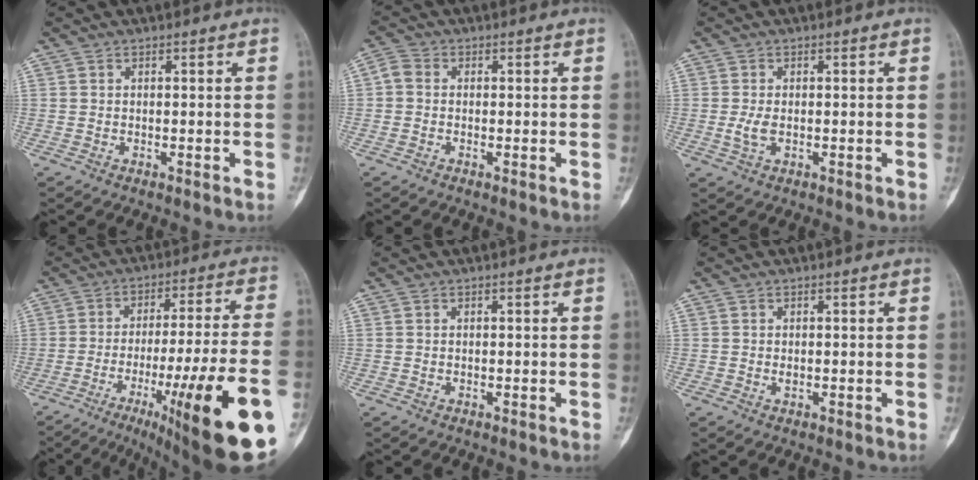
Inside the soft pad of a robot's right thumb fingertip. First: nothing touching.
{"total": 2.6, "force": [0.0, 2.1, 1.4], "torque": [-0.025, 0.008, -0.008]}
{"total": 2.6, "force": [-0.3, 1.3, 2.1], "torque": [-0.052, -0.003, -0.006]}
{"total": 25.7, "force": [-10.8, 3.2, 23.1], "torque": [-0.275, 0.030, -0.153]}
{"total": 0.0}
{"total": 0.6, "force": [0.0, 0.5, 0.4], "torque": [-0.003, 0.000, -0.001]}